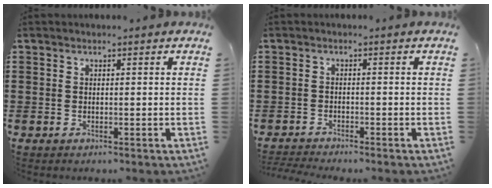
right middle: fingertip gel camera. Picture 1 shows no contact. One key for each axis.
{"total": 1.7, "fx": -1.7, "fy": 0.0, "fz": 0.2, "tx": -0.006, "ty": -0.001, "tz": -0.034}